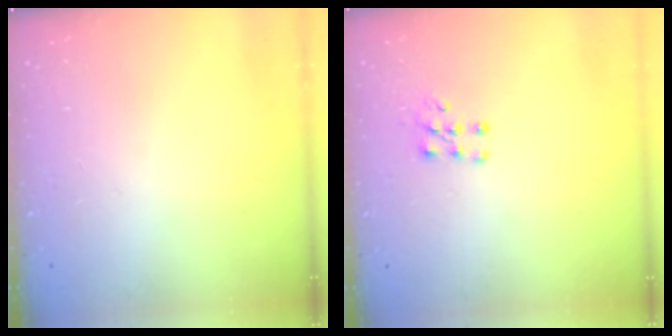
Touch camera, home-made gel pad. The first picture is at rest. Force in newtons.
{"total": 6.0, "press": 6.0, "slide": 0.5}